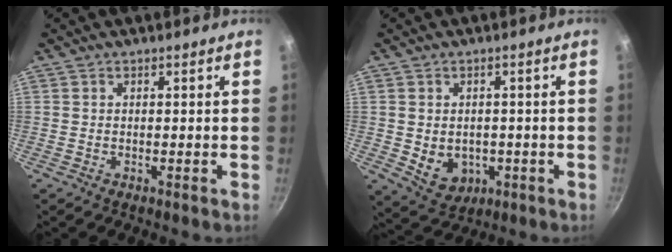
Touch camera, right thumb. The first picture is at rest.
{"total": 7.0, "force": [-1.2, 5.5, 4.1], "torque": [-0.042, -0.005, -0.003]}